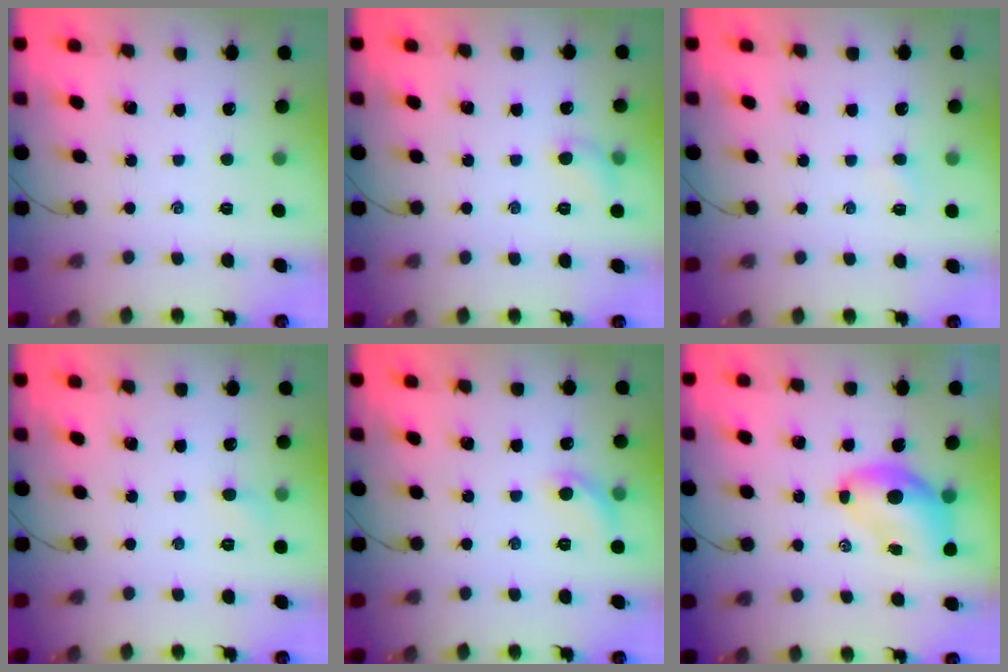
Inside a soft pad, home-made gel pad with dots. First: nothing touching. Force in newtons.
{"total": 5.2, "press": 5.0, "slide": 1.2}
{"total": 1.6, "press": 1.5, "slide": 0.5}
{"total": 3.0, "press": 2.8, "slide": 1.0}
{"total": 6.7, "press": 6.7, "slide": 1.0}
{"total": 7.7, "press": 7.3, "slide": 2.2}